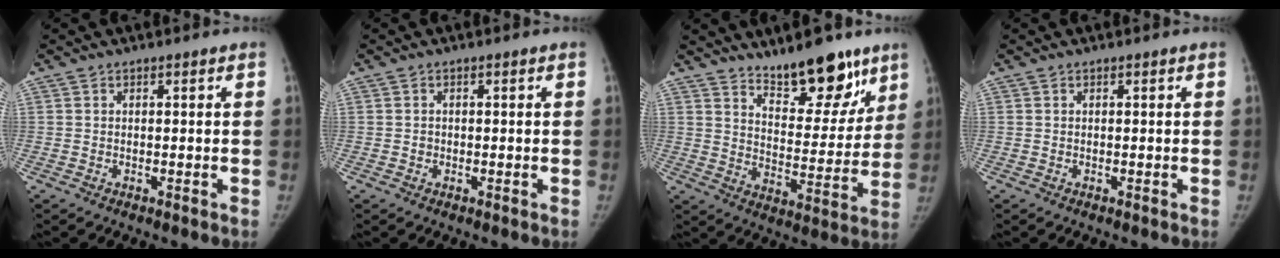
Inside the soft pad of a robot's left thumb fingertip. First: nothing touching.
{"total": 0.9, "force": [-0.2, 0.9, 0.2], "torque": [0.002, 0.004, -0.004]}
{"total": 15.5, "force": [11.4, 6.1, 8.6], "torque": [-0.064, -0.084, 0.178]}
{"total": 0.0}